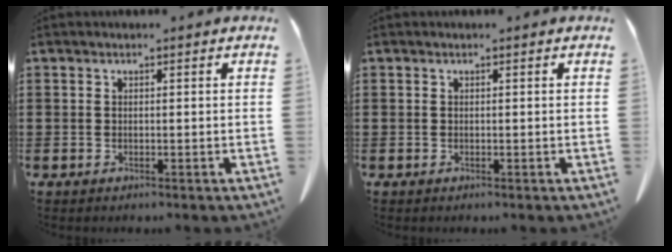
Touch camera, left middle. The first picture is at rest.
{"total": 0.0}